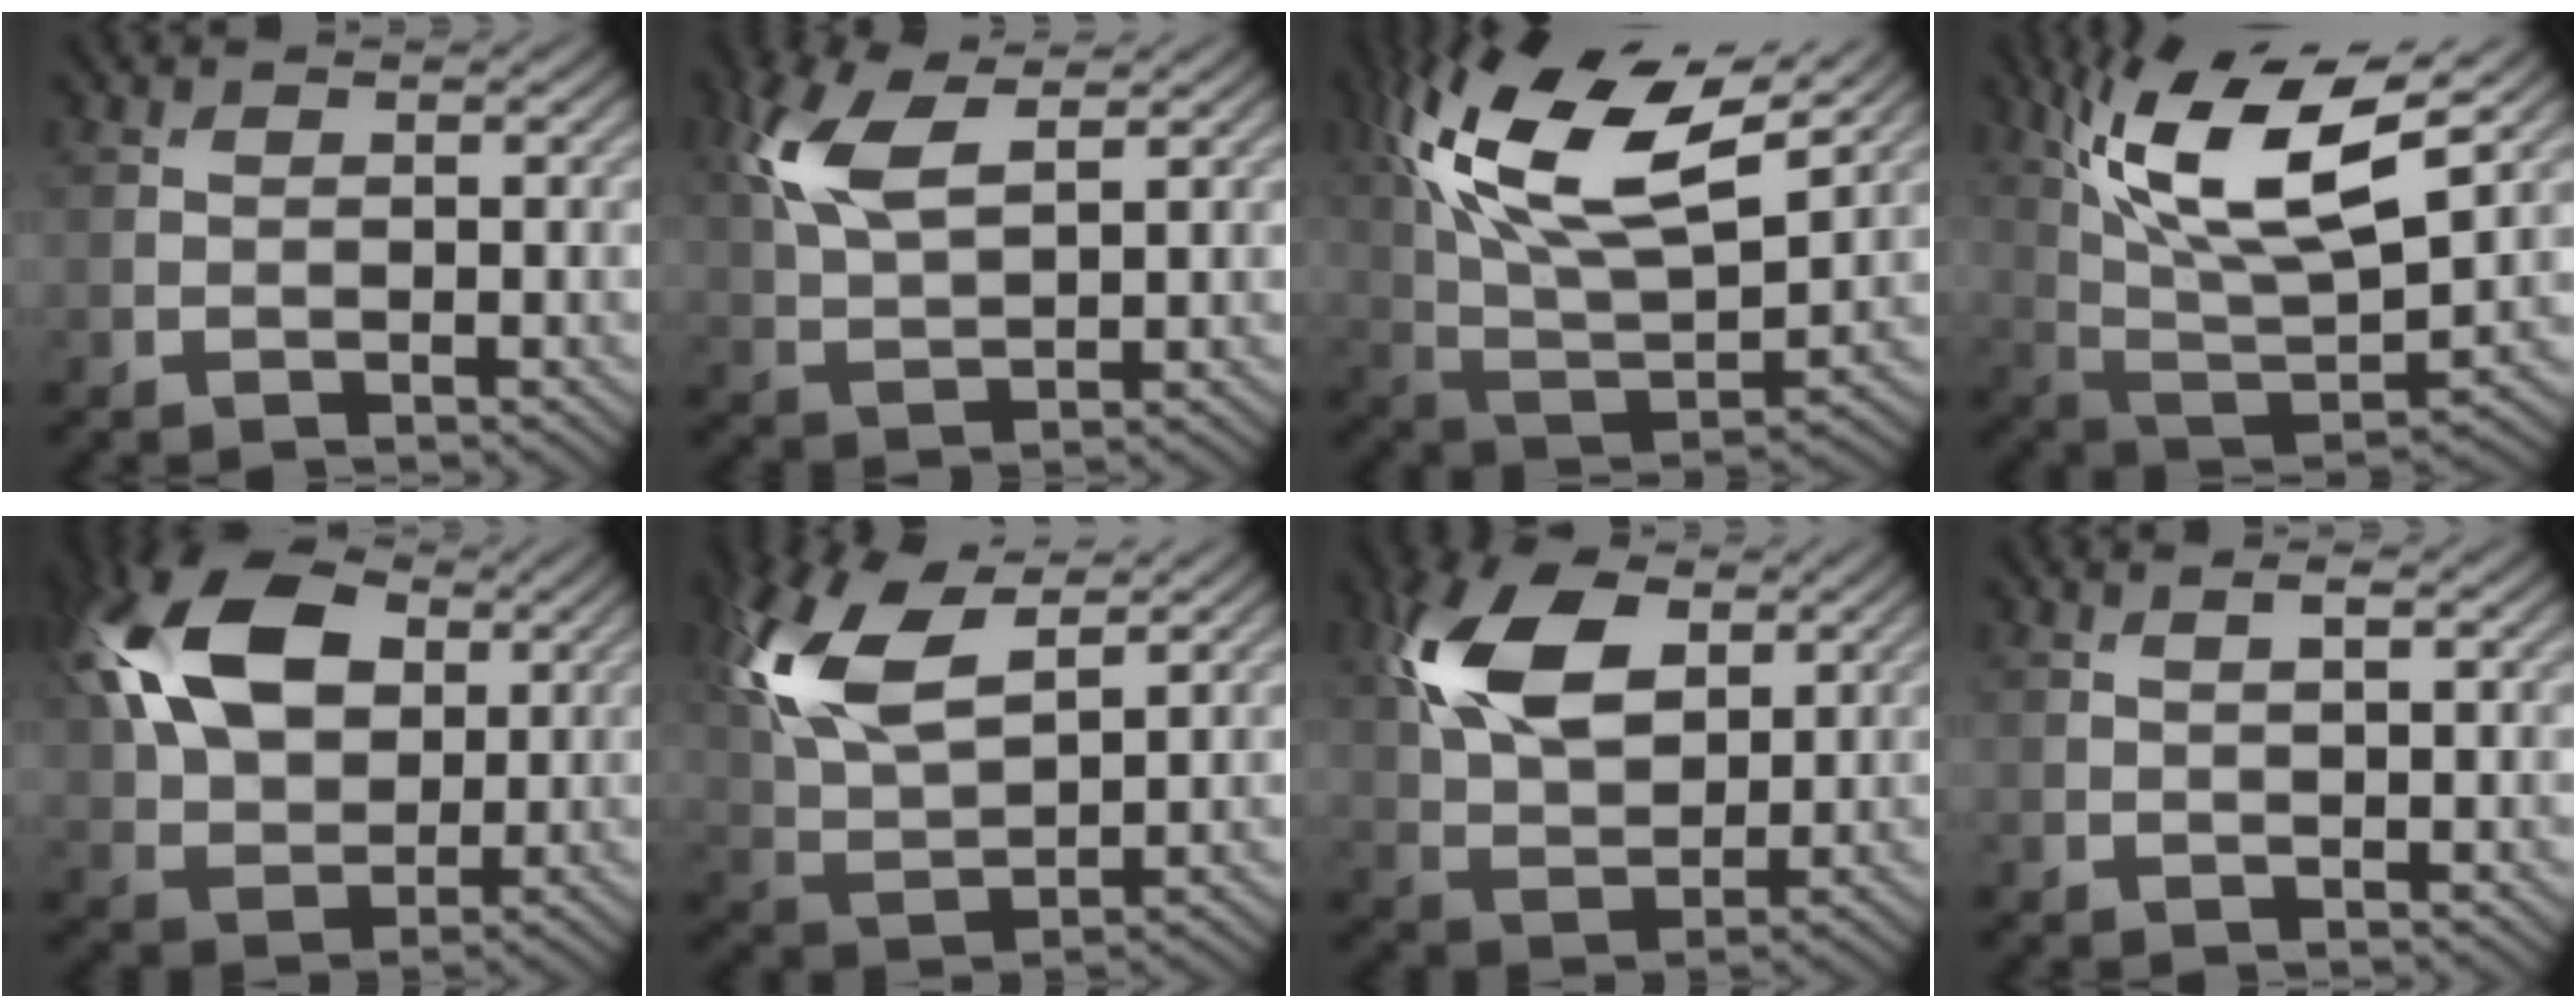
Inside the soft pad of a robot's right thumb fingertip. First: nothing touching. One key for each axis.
{"total": 8.3, "fx": 3.6, "fy": 3.7, "fz": 6.5, "tx": -0.163, "ty": 0.015, "tz": 0.071}
{"total": 17.2, "fx": 8.3, "fy": 7.2, "fz": 13.3, "tx": -0.307, "ty": 0.023, "tz": 0.153}
{"total": 15.8, "fx": 7.5, "fy": 5.3, "fz": 12.8, "tx": -0.274, "ty": 0.003, "tz": 0.148}
{"total": 15.6, "fx": 4.9, "fy": 9.9, "fz": 11.0, "tx": -0.257, "ty": 0.031, "tz": 0.088}
{"total": 13.0, "fx": 5.7, "fy": 6.3, "fz": 9.9, "tx": -0.245, "ty": 0.017, "tz": 0.114}
{"total": 12.3, "fx": 4.5, "fy": 7.1, "fz": 8.9, "tx": -0.211, "ty": 0.021, "tz": 0.085}
{"total": 1.1, "fx": 0.6, "fy": 0.1, "fz": 1.0, "tx": -0.020, "ty": 0.005, "tz": 0.011}